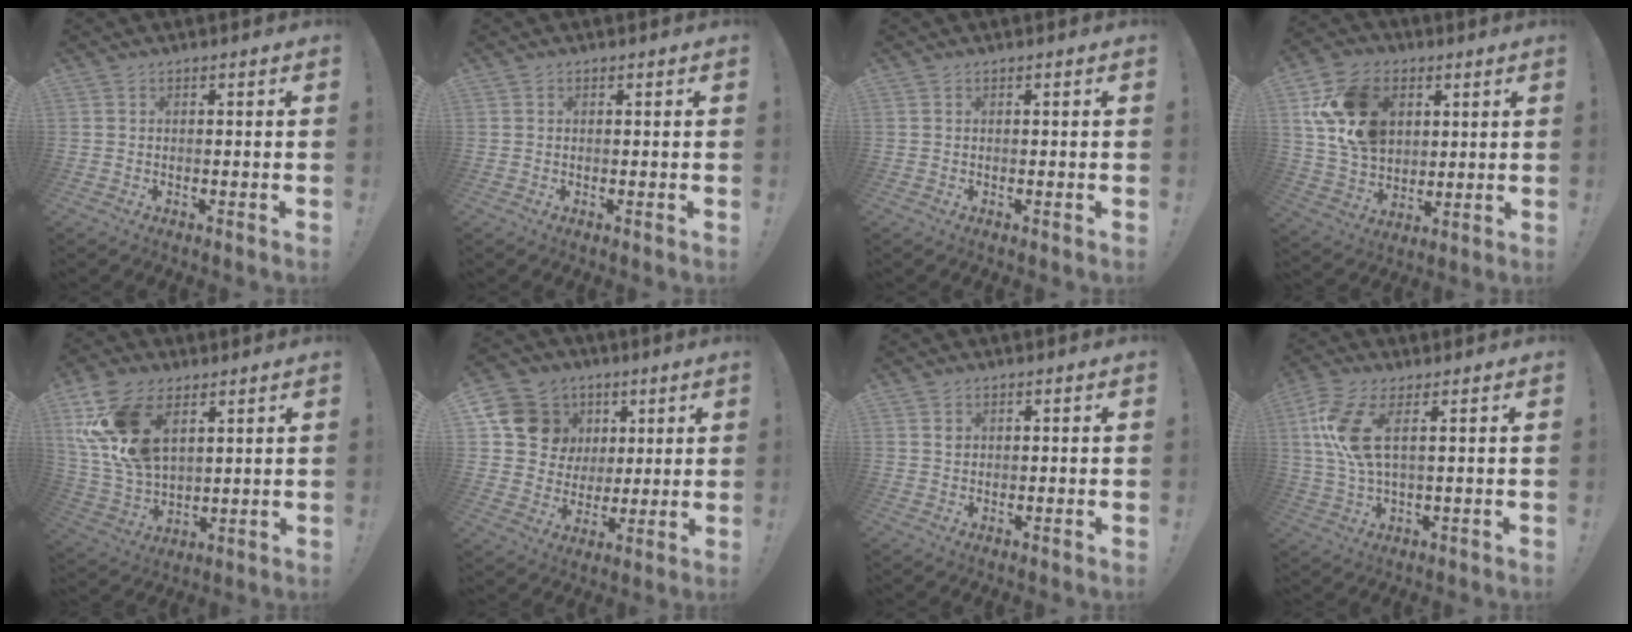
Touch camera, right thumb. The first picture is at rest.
{"total": 0.0}
{"total": 0.0}
{"total": 19.4, "force": [6.6, 14.4, 11.1], "torque": [-0.198, -0.016, 0.130]}
{"total": 18.6, "force": [7.9, 11.8, 12.1], "torque": [-0.243, -0.037, 0.152]}
{"total": 13.6, "force": [5.5, 11.8, 3.9], "torque": [-0.057, -0.022, 0.128]}
{"total": 0.9, "force": [0.4, 0.8, 0.1], "torque": [0.011, -0.003, 0.004]}
{"total": 10.6, "force": [3.1, 3.3, 9.5], "torque": [-0.197, -0.019, 0.057]}